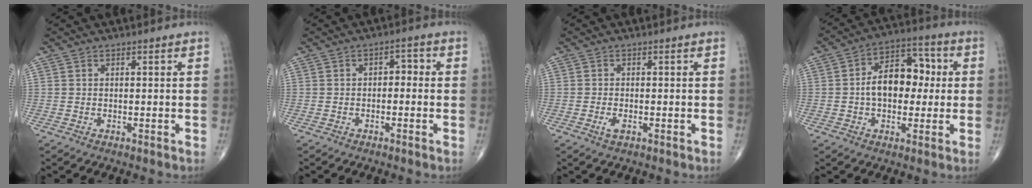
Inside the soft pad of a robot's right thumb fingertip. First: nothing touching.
{"total": 2.6, "force": [-0.3, 1.7, 2.0], "torque": [-0.012, 0.016, -0.013]}
{"total": 1.7, "force": [-0.7, 0.7, 1.4], "torque": [-0.029, -0.001, -0.012]}
{"total": 12.2, "force": [0.3, 8.0, 9.2], "torque": [-0.113, 0.033, -0.002]}